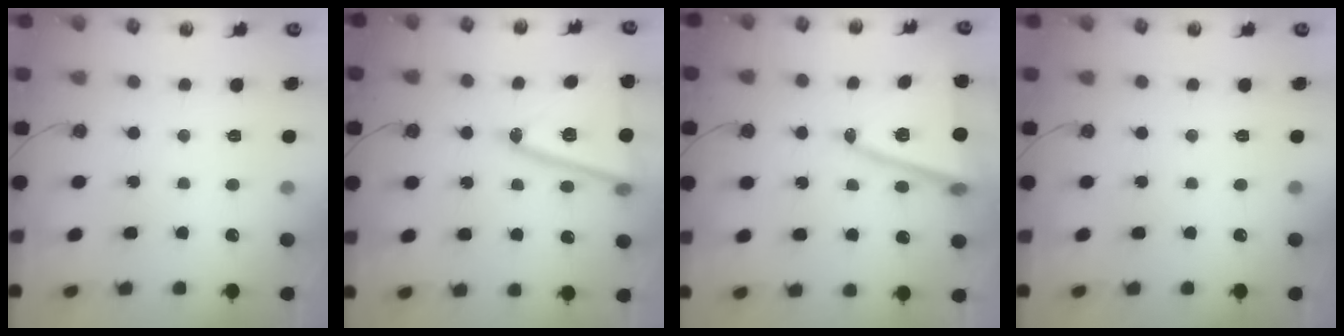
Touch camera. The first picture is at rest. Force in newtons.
{"total": 21.0, "press": 20.7, "slide": 3.5}
{"total": 13.8, "press": 13.2, "slide": 4.0}
{"total": 0.0}